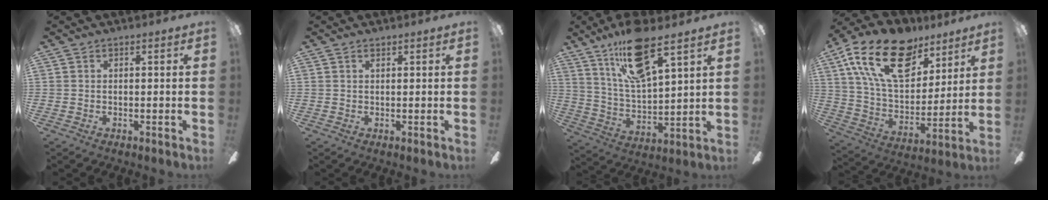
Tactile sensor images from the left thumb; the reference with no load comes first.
{"total": 0.7, "force": [0.4, 0.3, 0.4], "torque": [-0.010, 0.002, 0.008]}
{"total": 17.4, "force": [11.5, 5.2, 12.0], "torque": [-0.215, -0.042, 0.193]}
{"total": 23.5, "force": [12.5, 13.3, 14.8], "torque": [-0.266, -0.055, 0.218]}